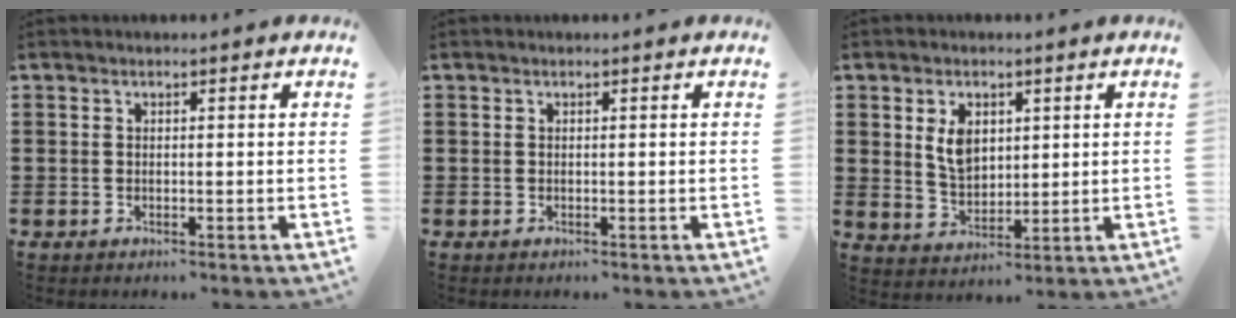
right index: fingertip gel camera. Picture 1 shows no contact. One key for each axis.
{"total": 0.0}
{"total": 5.5, "fx": 1.8, "fy": 3.6, "fz": 3.7, "tx": -0.077, "ty": 0.009, "tz": 0.031}